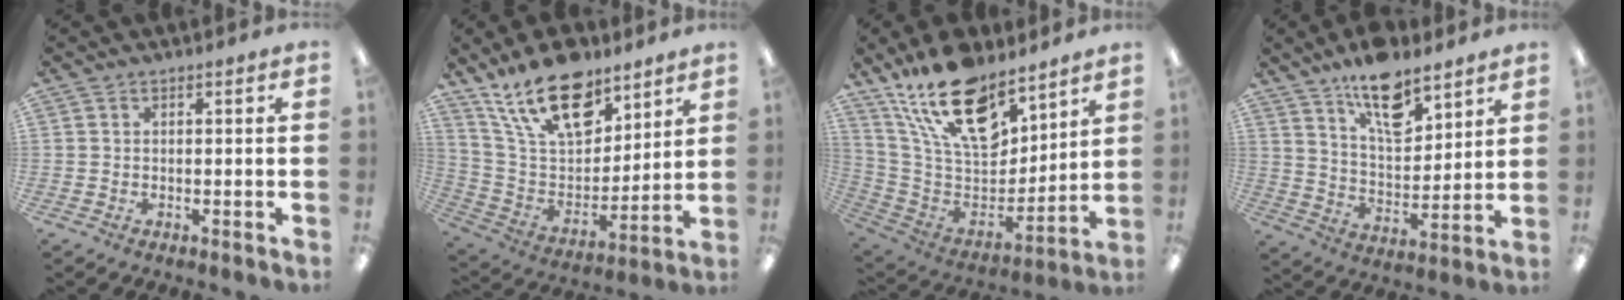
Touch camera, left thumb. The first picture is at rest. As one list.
[{"total": 20.8, "force": [13.6, 10.4, 11.7], "torque": [-0.214, -0.062, 0.244]}, {"total": 21.9, "force": [15.3, 10.3, 11.9], "torque": [-0.216, -0.088, 0.276]}, {"total": 13.9, "force": [10.2, 5.9, 7.4], "torque": [-0.116, -0.055, 0.178]}]